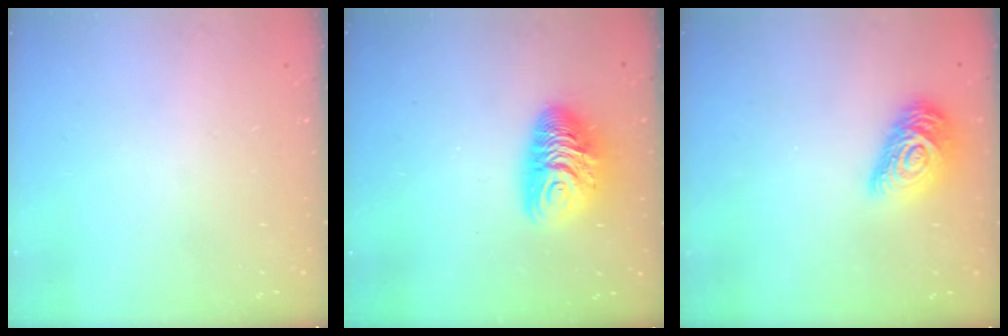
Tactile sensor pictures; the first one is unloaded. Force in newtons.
{"total": 11.0, "press": 11.0, "slide": 0.9}
{"total": 13.3, "press": 13.3, "slide": 0.9}